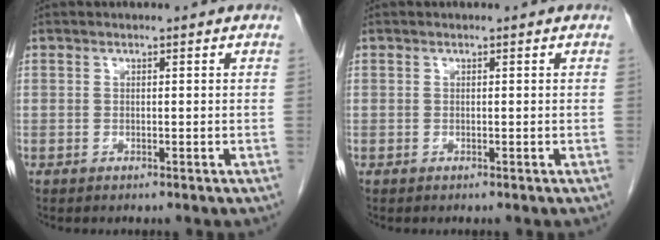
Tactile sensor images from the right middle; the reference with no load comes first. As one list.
[{"total": 0.0}]